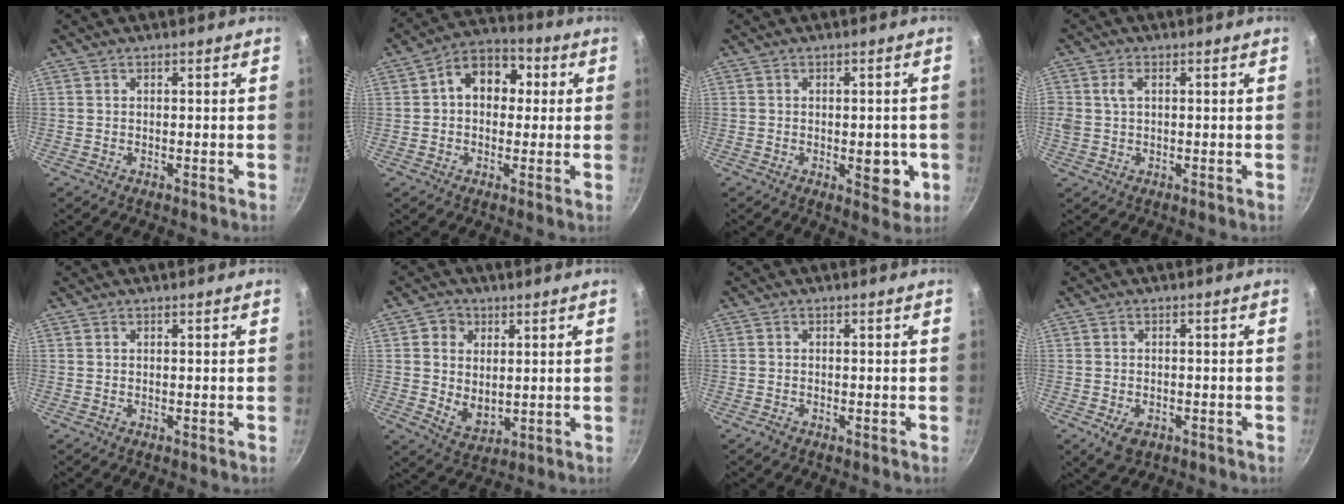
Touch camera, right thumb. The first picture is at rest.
{"total": 10.6, "force": [1.7, 7.9, 6.9], "torque": [-0.058, 0.023, 0.007]}
{"total": 6.3, "force": [-1.3, 3.4, 5.2], "torque": [-0.036, -0.003, -0.014]}
{"total": 3.6, "force": [0.7, 2.5, 2.6], "torque": [-0.043, 0.005, 0.013]}
{"total": 0.0}
{"total": 7.5, "force": [1.5, 6.2, 4.0], "torque": [-0.043, -0.026, 0.028]}
{"total": 1.0, "force": [-0.7, 0.5, 0.6], "torque": [-0.017, 0.004, -0.016]}
{"total": 4.6, "force": [-1.9, 3.0, 2.9], "torque": [-0.045, 0.004, -0.023]}